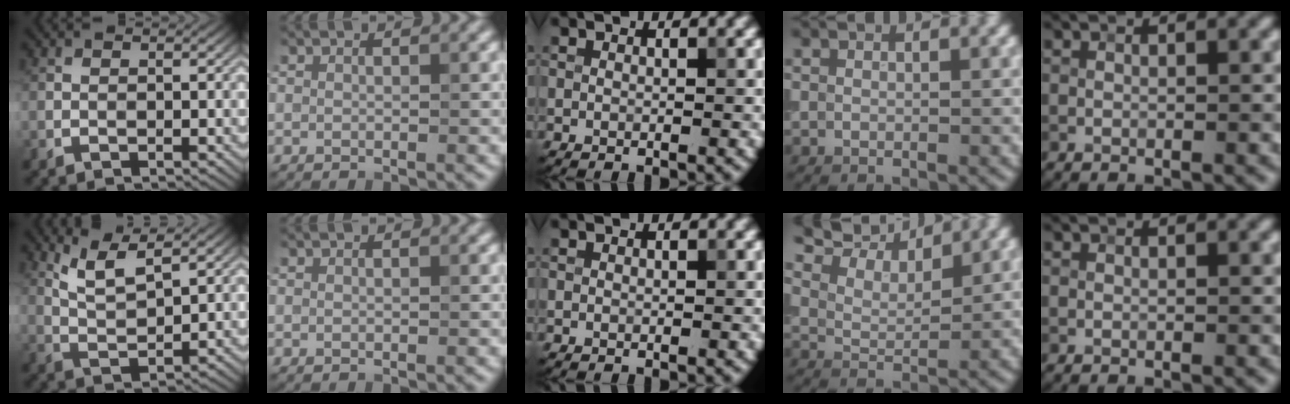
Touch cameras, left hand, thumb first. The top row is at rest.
{"thumb": {"total": 5.4, "force": [3.7, 1.2, 3.7], "torque": [-0.090, -0.003, 0.080]}, "ring": {"total": 7.5, "force": [6.5, 2.3, 3.0], "torque": [-0.068, 0.015, 0.106]}}